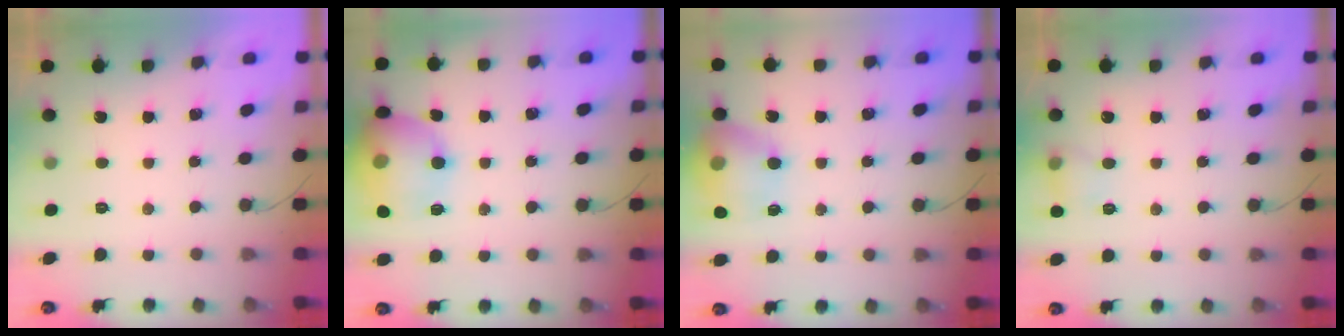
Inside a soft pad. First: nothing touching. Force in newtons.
{"total": 16.8, "press": 16.3, "slide": 4.2}
{"total": 16.3, "press": 16.2, "slide": 1.3}
{"total": 6.2, "press": 5.9, "slide": 1.8}